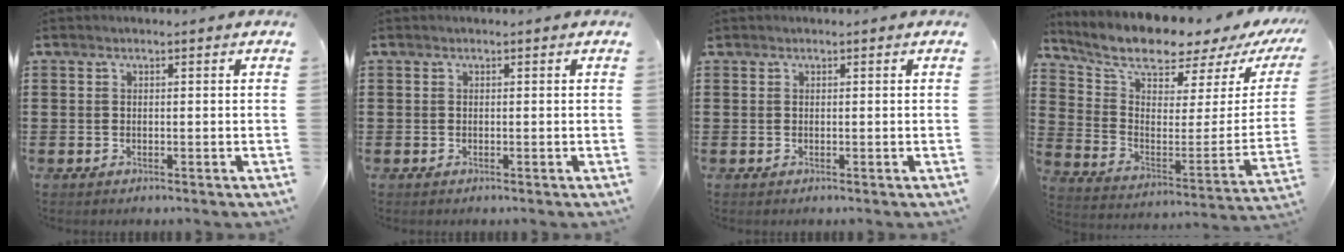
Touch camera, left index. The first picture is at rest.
{"total": 0.0}
{"total": 0.0}
{"total": 7.5, "force": [6.8, 1.5, 2.8], "torque": [-0.078, -0.067, 0.111]}